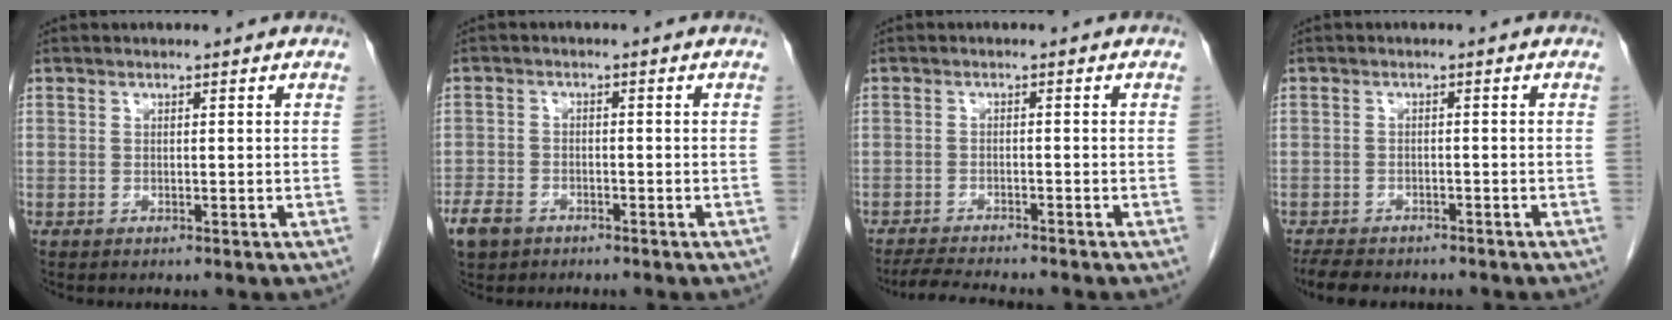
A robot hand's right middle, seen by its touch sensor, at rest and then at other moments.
{"total": 4.7, "force": [-3.2, 2.8, 1.8], "torque": [-0.038, 0.000, -0.057]}
{"total": 5.8, "force": [-5.4, 0.1, 2.1], "torque": [-0.037, -0.018, -0.089]}
{"total": 7.2, "force": [-6.1, 2.6, 2.8], "torque": [-0.047, -0.009, -0.088]}